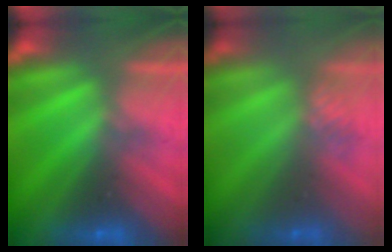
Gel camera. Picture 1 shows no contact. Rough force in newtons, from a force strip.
{"total": 2.7}